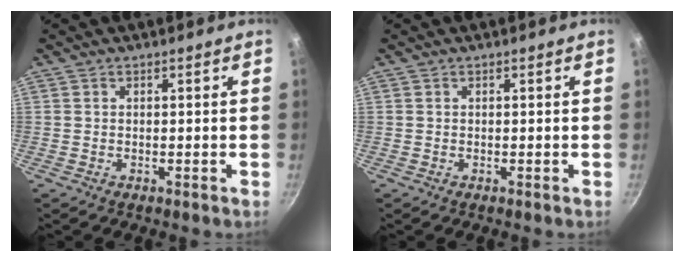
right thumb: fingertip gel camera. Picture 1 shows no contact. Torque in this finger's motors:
{"motor_torque": [-0.37, -0.04, -0.16, 0.58, 0.04]}